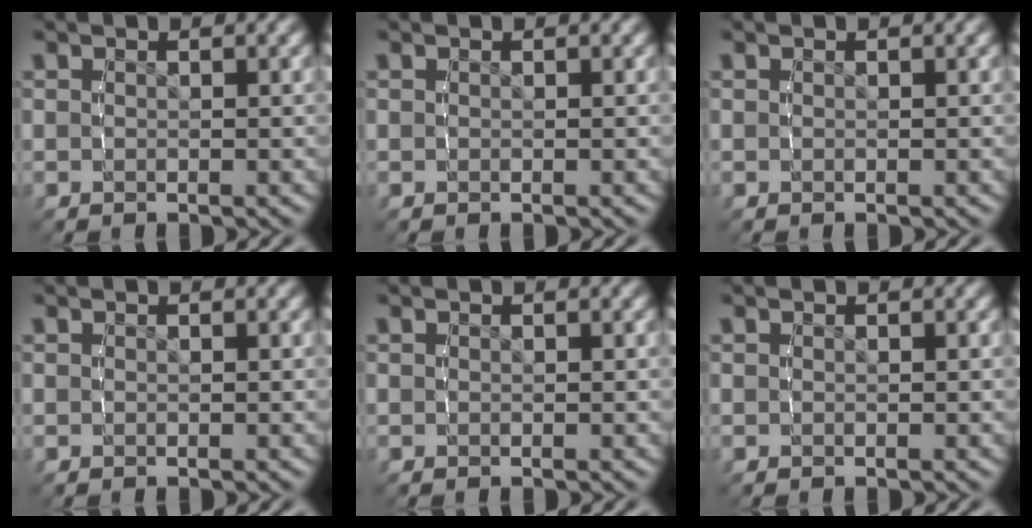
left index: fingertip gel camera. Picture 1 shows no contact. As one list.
[{"total": 0.0}, {"total": 0.0}, {"total": 0.0}, {"total": 0.0}, {"total": 0.0}]